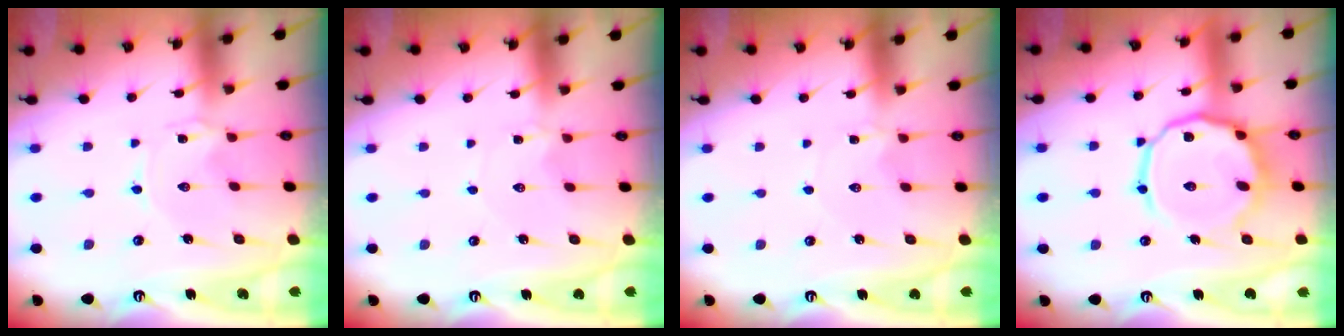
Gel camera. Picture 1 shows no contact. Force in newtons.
{"total": 1.1, "press": 1.1, "slide": 0.2}
{"total": 1.1, "press": 1.1, "slide": 0.2}
{"total": 13.9, "press": 13.8, "slide": 1.3}